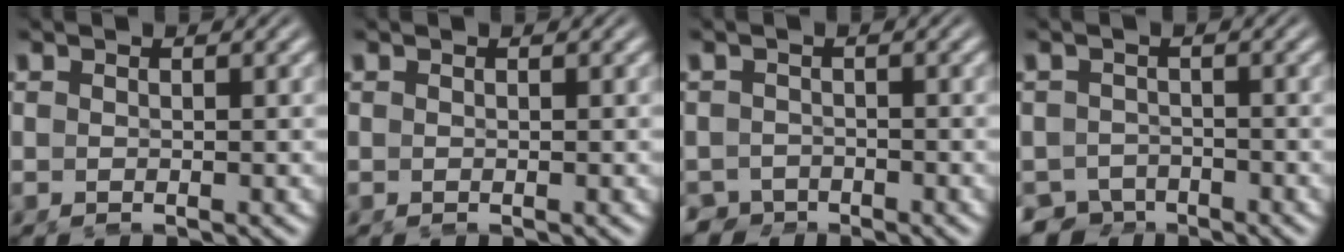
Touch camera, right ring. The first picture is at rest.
{"total": 0.0}
{"total": 4.0, "force": [-2.9, 2.8, 0.6], "torque": [-0.007, -0.022, -0.051]}
{"total": 6.2, "force": [-4.0, 4.5, 1.5], "torque": [-0.017, -0.027, -0.068]}